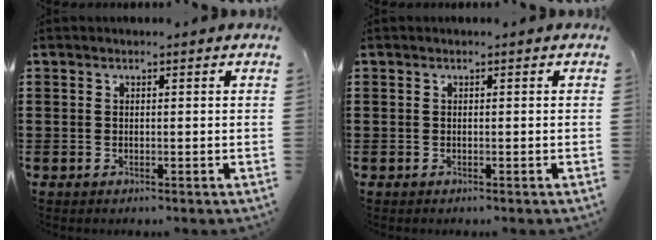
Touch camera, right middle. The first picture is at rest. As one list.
[{"total": 0.0}]